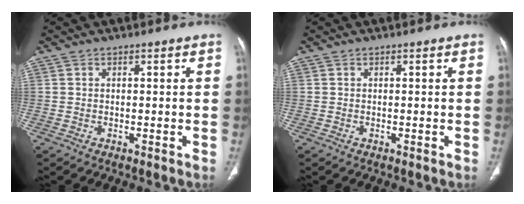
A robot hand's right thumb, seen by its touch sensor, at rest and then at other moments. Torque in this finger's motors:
{"motor_torque": [0.04, -0.02, 0.00, 0.00, 0.02]}